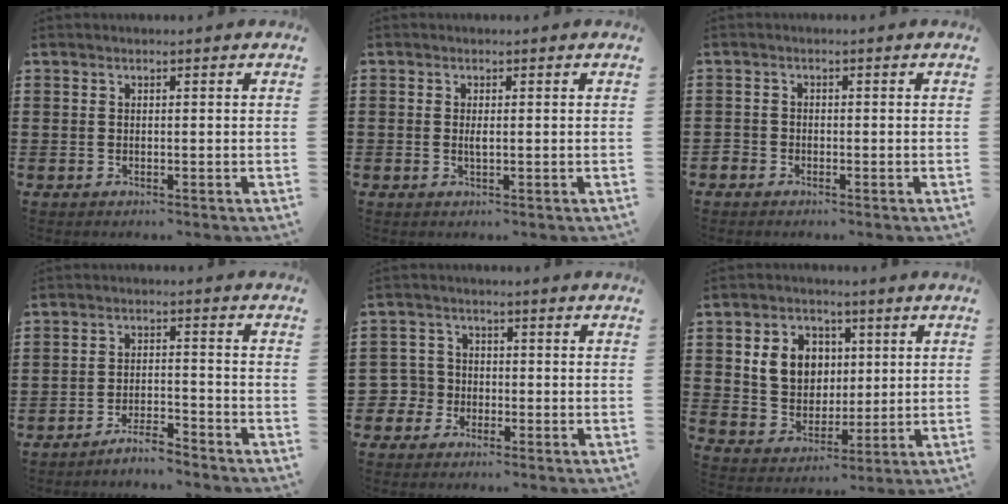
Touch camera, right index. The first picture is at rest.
{"total": 1.1, "force": [-0.1, 0.4, 1.1], "torque": [-0.021, 0.000, -0.001]}
{"total": 1.4, "force": [-1.1, 0.8, 0.0], "torque": [-0.004, 0.004, -0.026]}
{"total": 3.8, "force": [-3.8, 0.1, 0.8], "torque": [-0.016, 0.006, -0.076]}
{"total": 3.7, "force": [-1.8, 3.1, 0.6], "torque": [-0.040, 0.001, -0.044]}
{"total": 7.5, "force": [2.0, 6.5, 3.3], "torque": [-0.077, 0.017, 0.032]}